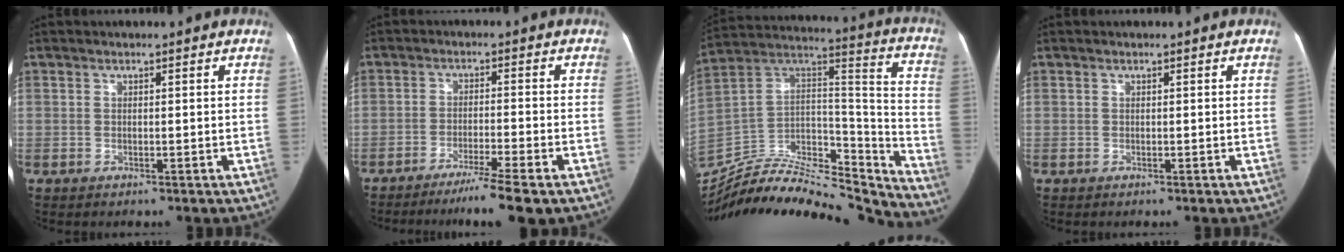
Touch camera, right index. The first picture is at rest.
{"total": 7.7, "force": [-5.8, -1.1, 4.9], "torque": [-0.073, -0.023, -0.095]}
{"total": 28.7, "force": [-26.9, 5.7, 8.0], "torque": [-0.130, 0.036, -0.412]}
{"total": 0.0}